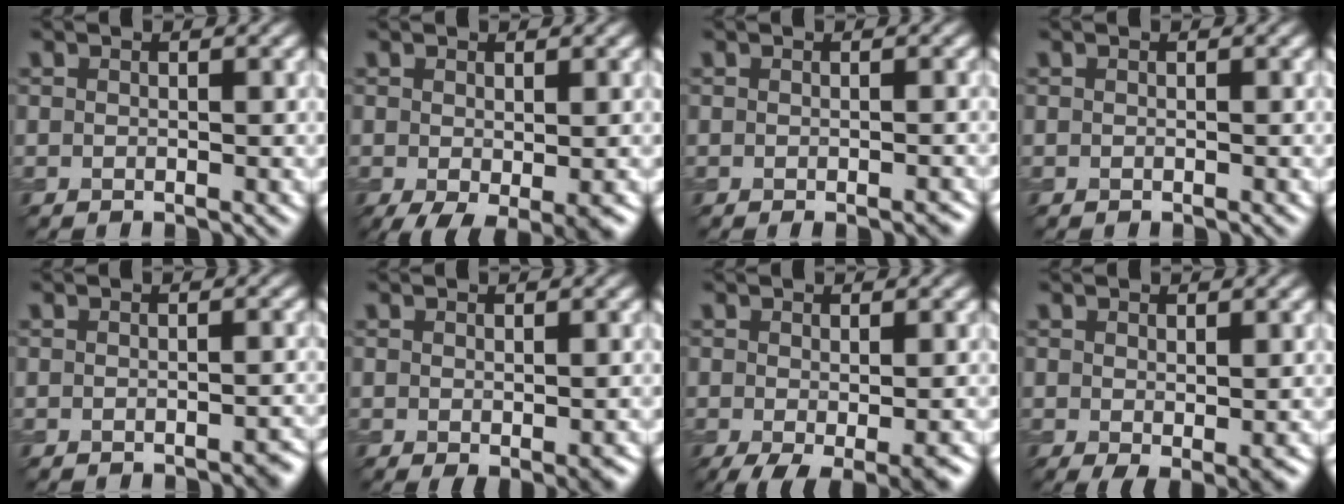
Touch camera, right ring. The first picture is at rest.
{"total": 3.5, "force": [-1.4, 1.3, 2.9], "torque": [-0.046, -0.011, -0.017]}
{"total": 1.2, "force": [-0.7, 0.2, 1.0], "torque": [-0.010, -0.002, -0.008]}
{"total": 0.0}
{"total": 1.3, "force": [-1.0, 0.3, 0.8], "torque": [-0.007, 0.000, -0.010]}
{"total": 1.8, "force": [-0.5, 0.7, 1.6], "torque": [-0.023, -0.009, -0.001]}
{"total": 3.9, "force": [-1.8, 1.0, 3.3], "torque": [-0.050, -0.009, -0.025]}
{"total": 1.8, "force": [-0.1, 0.6, 1.7], "torque": [-0.029, -0.006, 0.002]}